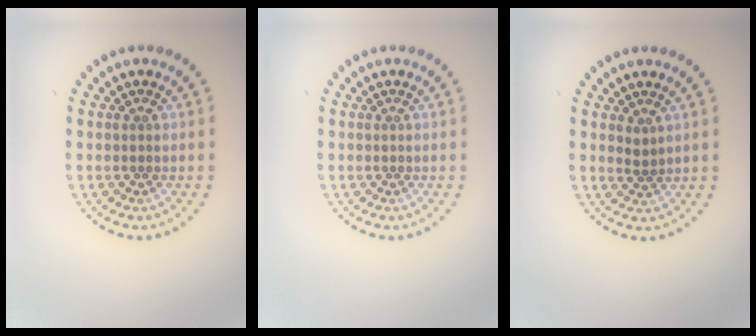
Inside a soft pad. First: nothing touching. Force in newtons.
{"total": 0.0}
{"total": 0.9, "press": 0.8, "slide": 0.5}